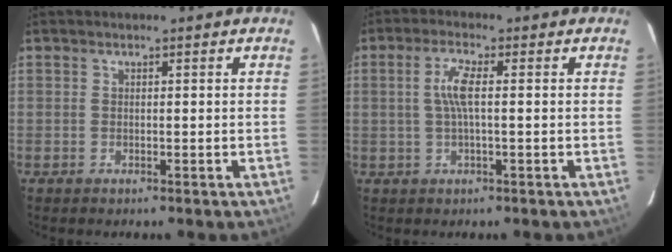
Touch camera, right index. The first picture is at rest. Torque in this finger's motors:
{"motor_torque": [0.28, -0.18, 0.28, 0.09]}